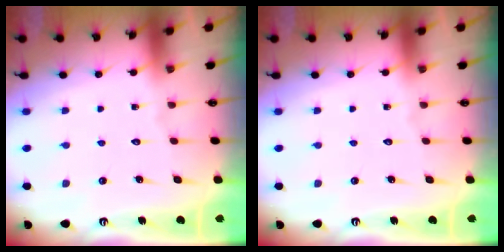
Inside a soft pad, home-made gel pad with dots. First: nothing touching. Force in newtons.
{"total": 0.0}